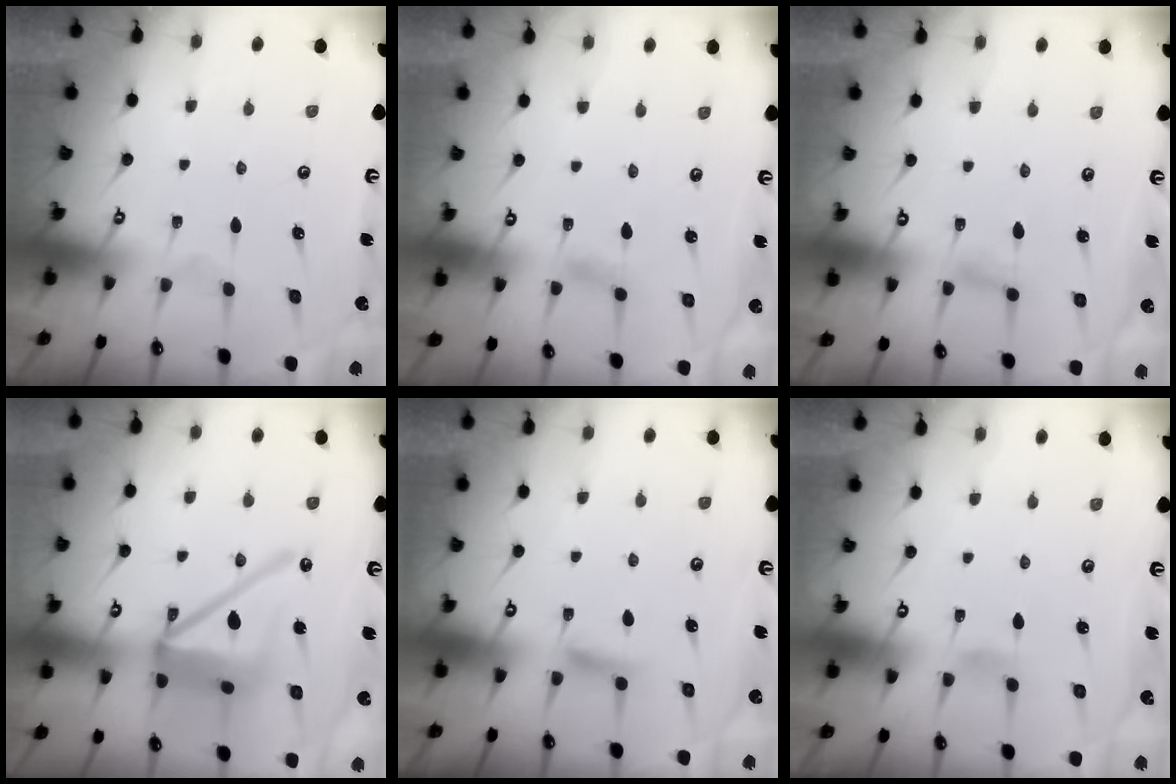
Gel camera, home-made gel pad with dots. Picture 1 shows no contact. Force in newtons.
{"total": 2.5, "press": 2.5, "slide": 0.3}
{"total": 2.9, "press": 2.9, "slide": 0.4}
{"total": 17.1, "press": 17.0, "slide": 1.9}
{"total": 6.0, "press": 6.0, "slide": 0.8}
{"total": 3.7, "press": 3.6, "slide": 0.3}